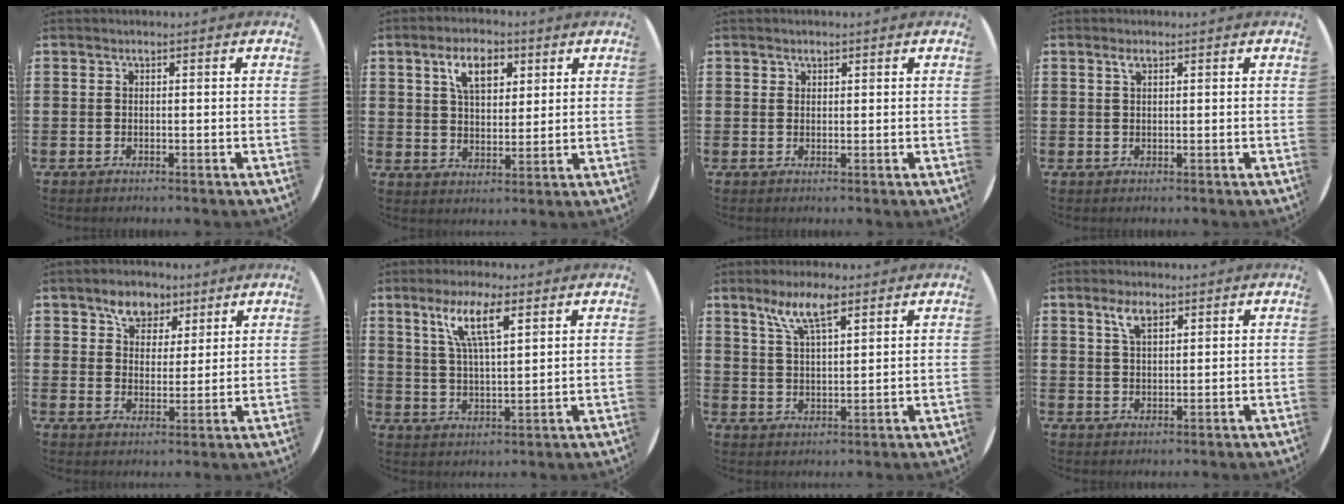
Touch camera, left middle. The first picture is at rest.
{"total": 6.5, "force": [3.6, 3.4, 4.3], "torque": [-0.074, 0.005, 0.058]}
{"total": 0.9, "force": [0.7, 0.5, 0.0], "torque": [0.005, -0.001, 0.013]}
{"total": 1.2, "force": [0.7, 0.5, 0.8], "torque": [-0.019, 0.004, 0.012]}
{"total": 5.6, "force": [4.1, 3.6, 1.3], "torque": [-0.029, 0.002, 0.074]}
{"total": 8.0, "force": [4.8, 2.1, 6.0], "torque": [-0.125, 0.001, 0.081]}
{"total": 7.4, "force": [4.9, 2.3, 5.0], "torque": [-0.104, -0.003, 0.085]}
{"total": 3.8, "force": [2.4, 1.7, 2.4], "torque": [-0.047, 0.005, 0.042]}